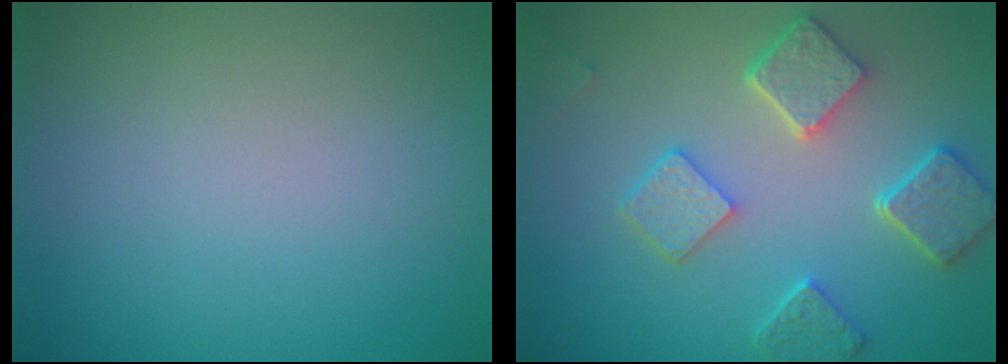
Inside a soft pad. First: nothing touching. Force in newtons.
{"total": 5.7, "press": 4.6, "slide": 3.5}